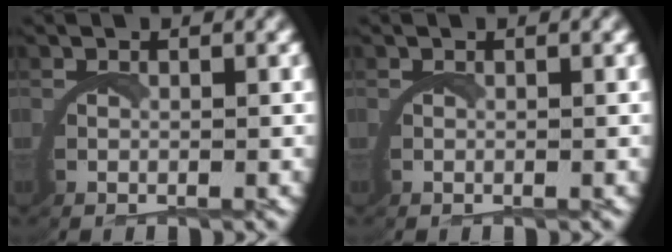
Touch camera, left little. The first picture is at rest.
{"total": 0.0}